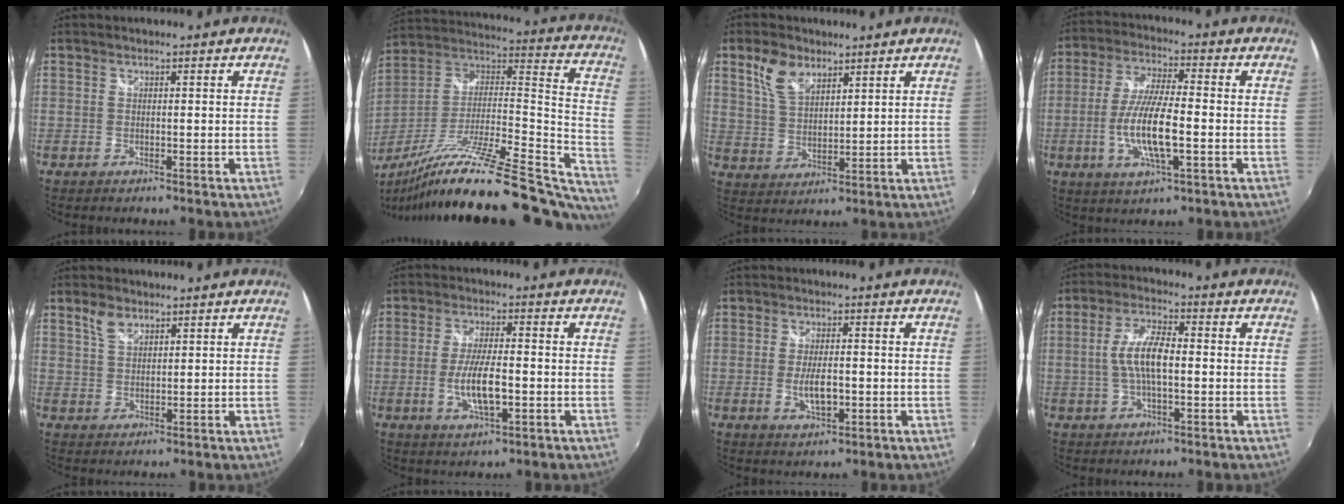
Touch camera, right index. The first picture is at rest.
{"total": 33.6, "force": [-25.3, 6.7, 21.0], "torque": [-0.285, -0.041, -0.386]}
{"total": 7.5, "force": [4.6, 4.0, 4.3], "torque": [-0.085, 0.013, 0.092]}
{"total": 11.5, "force": [-2.7, 2.6, 10.8], "torque": [-0.218, -0.005, -0.054]}
{"total": 4.0, "force": [2.6, 2.1, 2.1], "torque": [-0.038, 0.006, 0.050]}
{"total": 8.4, "force": [-1.9, 2.5, 7.8], "torque": [-0.154, -0.006, -0.033]}
{"total": 5.5, "force": [-1.0, 2.3, 4.9], "torque": [-0.094, -0.006, -0.016]}
{"total": 7.7, "force": [-0.5, 2.6, 7.2], "torque": [-0.143, 0.008, -0.010]}